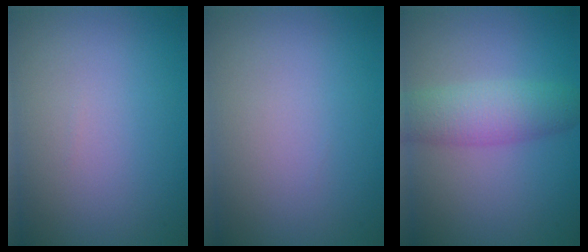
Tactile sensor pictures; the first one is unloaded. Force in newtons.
{"total": 0.0}
{"total": 4.5, "press": 4.5, "slide": 0.1}